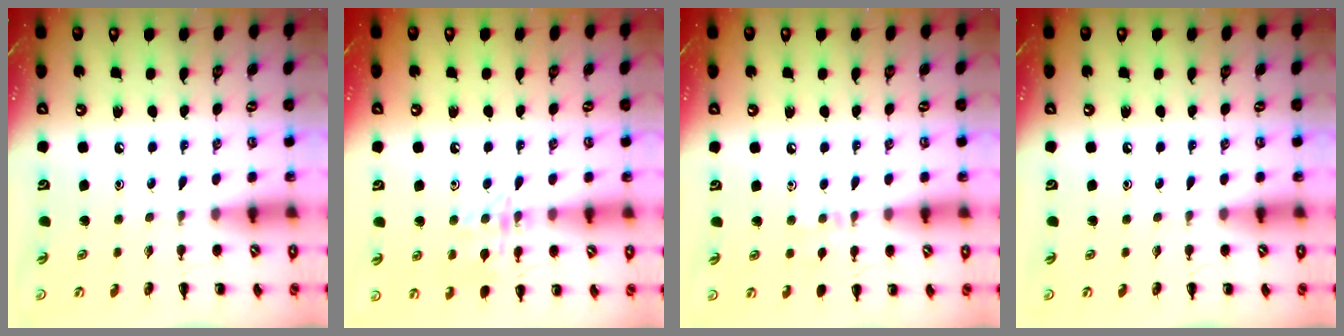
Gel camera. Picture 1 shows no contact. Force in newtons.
{"total": 11.7, "press": 11.7, "slide": 0.8}
{"total": 5.1, "press": 4.8, "slide": 1.6}
{"total": 0.0}